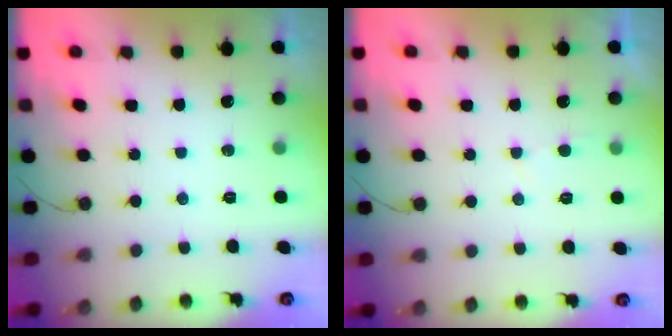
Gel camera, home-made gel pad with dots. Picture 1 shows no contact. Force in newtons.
{"total": 1.7, "press": 1.6, "slide": 0.2}